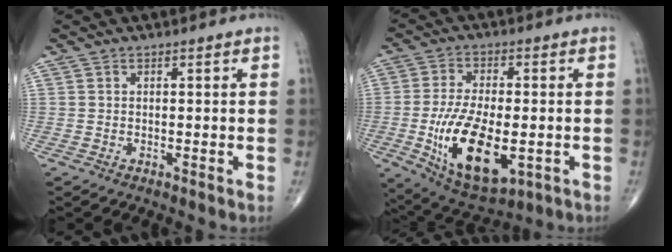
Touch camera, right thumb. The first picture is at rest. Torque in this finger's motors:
{"motor_torque": [-0.06, 1.25, 1.37, -0.06, 0.44]}